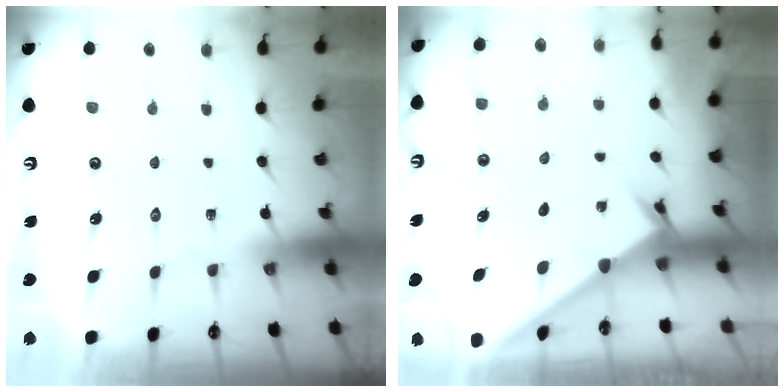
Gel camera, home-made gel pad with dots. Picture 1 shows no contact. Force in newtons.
{"total": 2.0, "press": 2.0, "slide": 0.1}